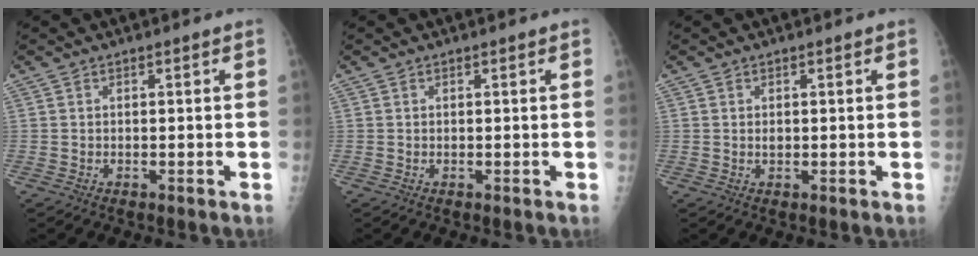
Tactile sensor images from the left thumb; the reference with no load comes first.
{"total": 0.0}
{"total": 0.8, "force": [0.2, 0.6, 0.6], "torque": [-0.009, 0.000, 0.004]}